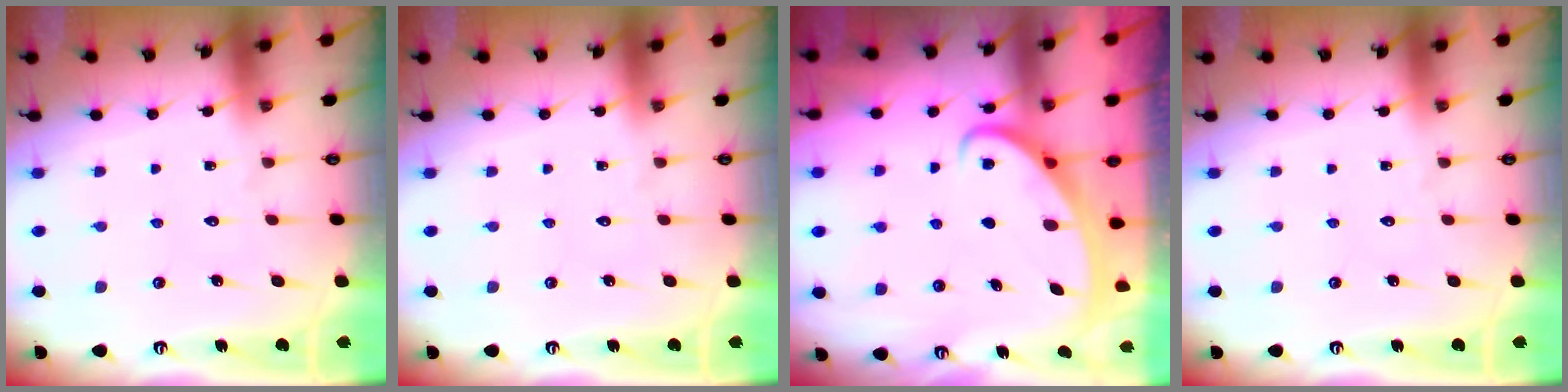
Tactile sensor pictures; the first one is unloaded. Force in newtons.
{"total": 0.0}
{"total": 2.6, "press": 2.6, "slide": 0.3}
{"total": 0.0}